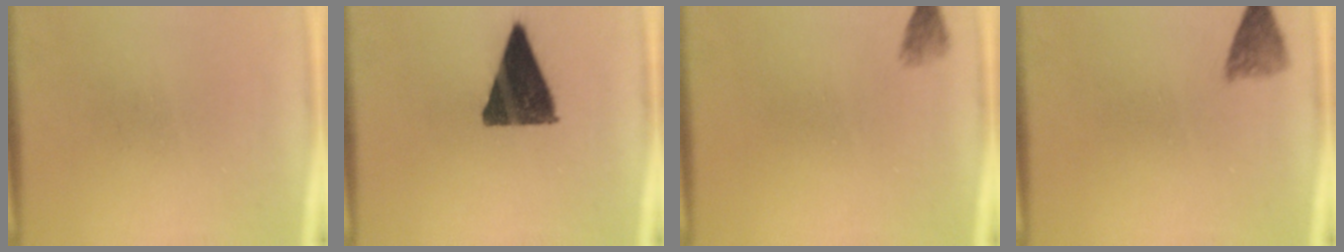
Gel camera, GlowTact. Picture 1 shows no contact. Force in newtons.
{"total": 13.0}
{"total": 1.5}
{"total": 2.8}